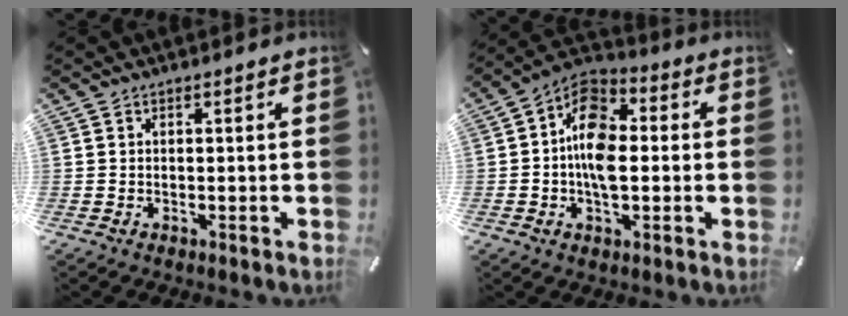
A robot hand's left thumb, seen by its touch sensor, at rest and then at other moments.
{"total": 11.1, "force": [-0.9, 7.0, 8.6], "torque": [-0.153, 0.000, -0.017]}